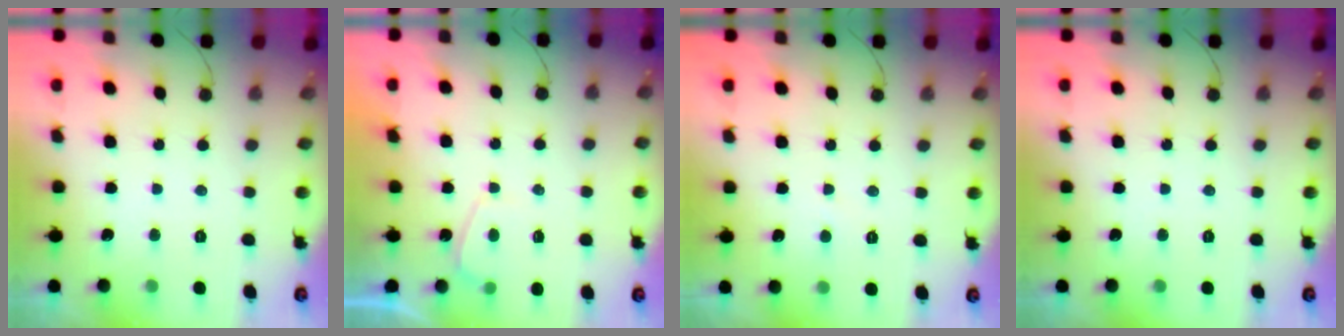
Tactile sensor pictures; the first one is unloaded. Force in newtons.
{"total": 0.8, "press": 0.6, "slide": 0.5}
{"total": 2.9, "press": 2.9, "slide": 0.4}
{"total": 0.0}